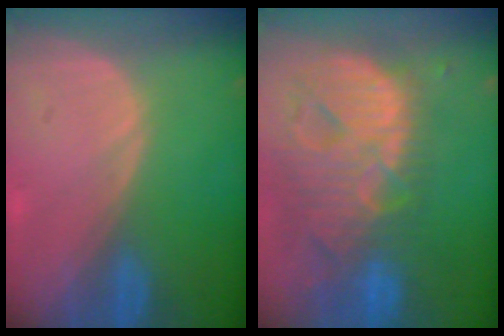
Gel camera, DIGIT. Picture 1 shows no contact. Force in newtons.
{"total": 13.8, "press": 11.8, "slide": 7.1}